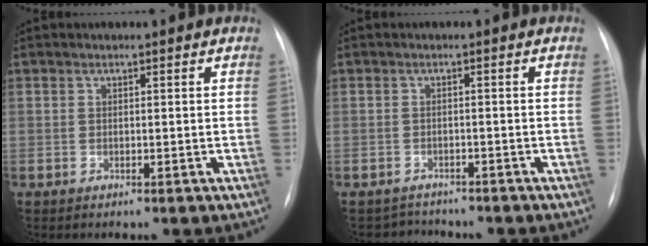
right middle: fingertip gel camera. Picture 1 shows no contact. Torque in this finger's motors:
{"motor_torque": [-0.29, -0.19, -0.06, 0.00]}